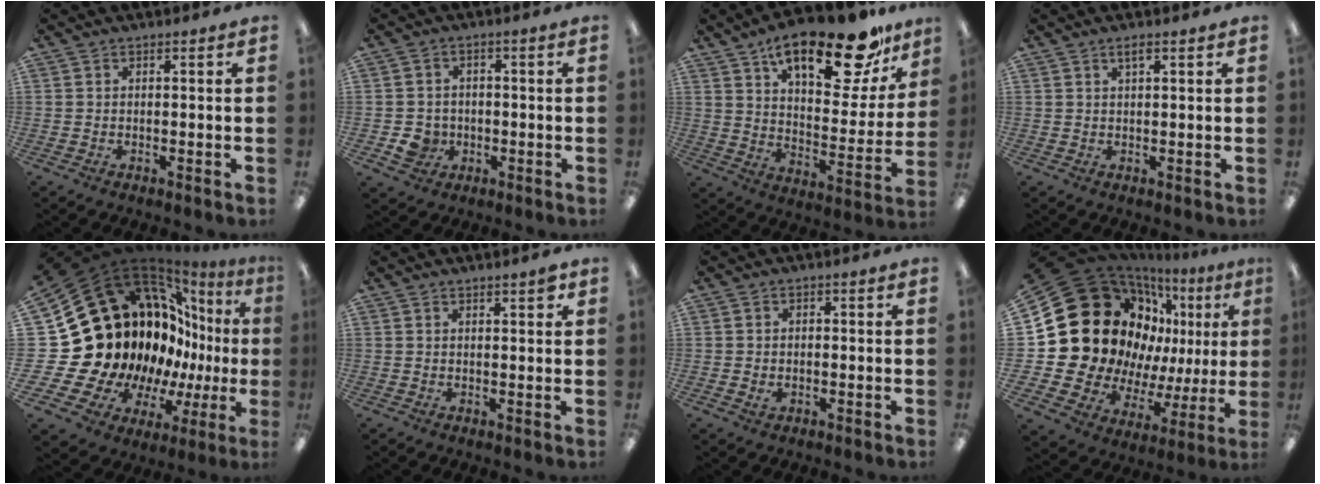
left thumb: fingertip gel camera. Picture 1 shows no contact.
{"total": 5.4, "force": [-1.6, 4.8, 1.8], "torque": [-0.029, 0.010, -0.026]}
{"total": 23.6, "force": [16.3, 8.7, 14.7], "torque": [-0.216, -0.097, 0.267]}
{"total": 2.0, "force": [1.3, 0.3, 1.5], "torque": [-0.034, 0.002, 0.021]}
{"total": 25.0, "force": [2.9, 19.9, 14.8], "torque": [-0.206, -0.141, 0.157]}
{"total": 2.1, "force": [1.7, 0.2, 1.3], "torque": [-0.011, -0.007, 0.025]}
{"total": 1.5, "force": [-0.3, 1.2, 0.8], "torque": [-0.006, 0.000, -0.007]}
{"total": 26.1, "force": [9.1, 20.0, 14.1], "torque": [-0.279, -0.094, 0.220]}